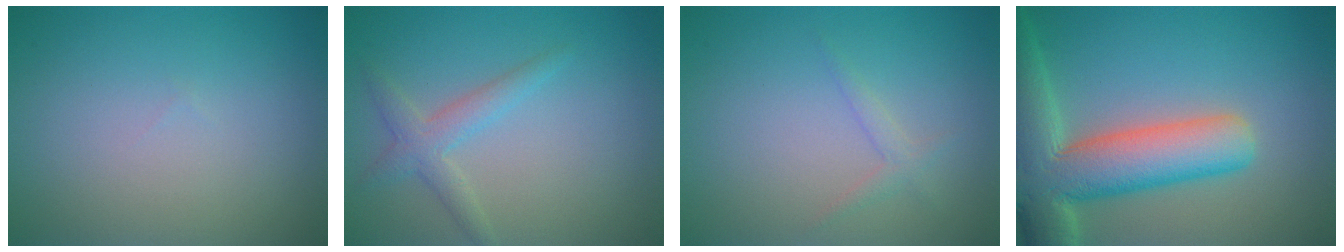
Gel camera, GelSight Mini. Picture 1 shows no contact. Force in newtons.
{"total": 2.4, "press": 2.4, "slide": 0.2}
{"total": 1.1, "press": 1.1, "slide": 0.1}
{"total": 10.8, "press": 10.8, "slide": 1.0}